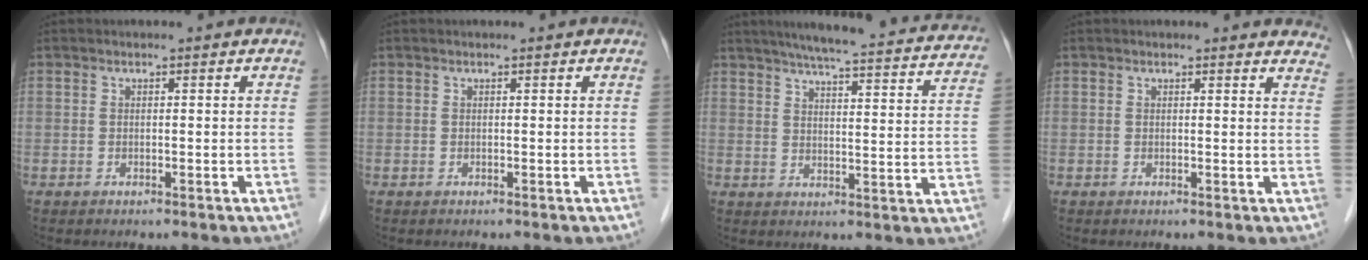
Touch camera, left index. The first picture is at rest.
{"total": 0.5, "force": [0.5, 0.0, 0.2], "torque": [-0.003, 0.005, 0.007]}
{"total": 24.6, "force": [21.7, 2.7, 11.3], "torque": [-0.156, -0.013, 0.256]}
{"total": 8.8, "force": [8.5, 1.7, 1.6], "torque": [0.016, -0.015, 0.058]}